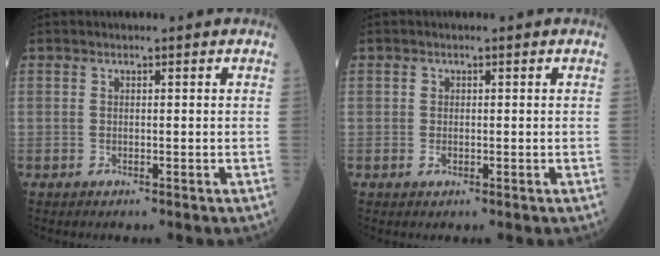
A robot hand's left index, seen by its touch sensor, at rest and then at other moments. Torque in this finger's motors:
{"motor_torque": [0.31, 0.28, 0.00, 0.00]}